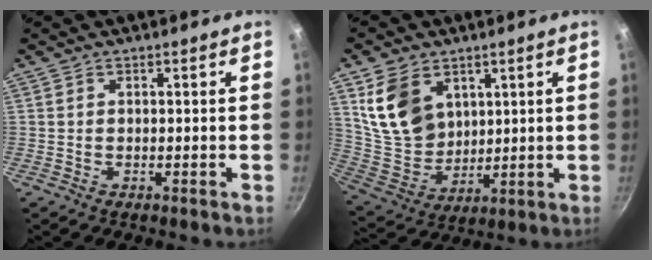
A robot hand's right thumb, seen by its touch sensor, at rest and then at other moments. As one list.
[{"total": 13.2, "force": [5.8, 9.5, 7.1], "torque": [-0.104, -0.033, 0.131]}]